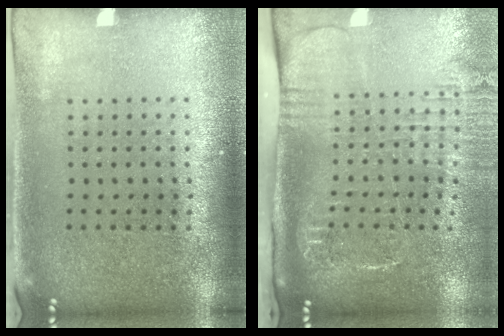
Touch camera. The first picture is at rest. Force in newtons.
{"total": 2.6, "press": 2.0, "slide": 1.7}